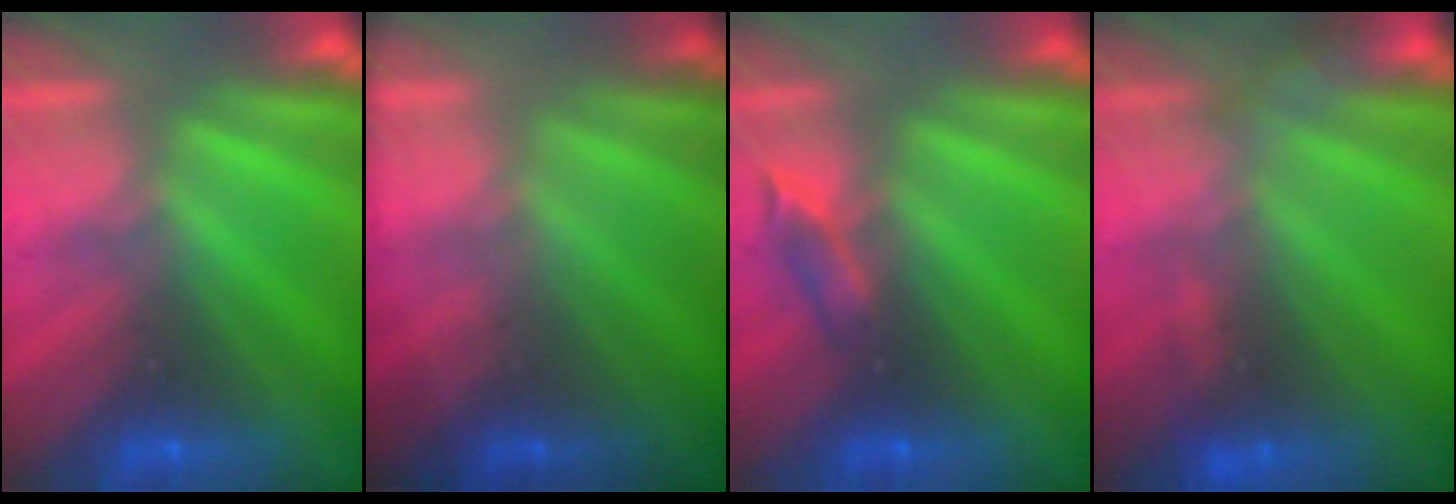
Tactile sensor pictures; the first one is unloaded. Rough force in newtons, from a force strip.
{"total": 1.8}
{"total": 2.2}
{"total": 2.9}